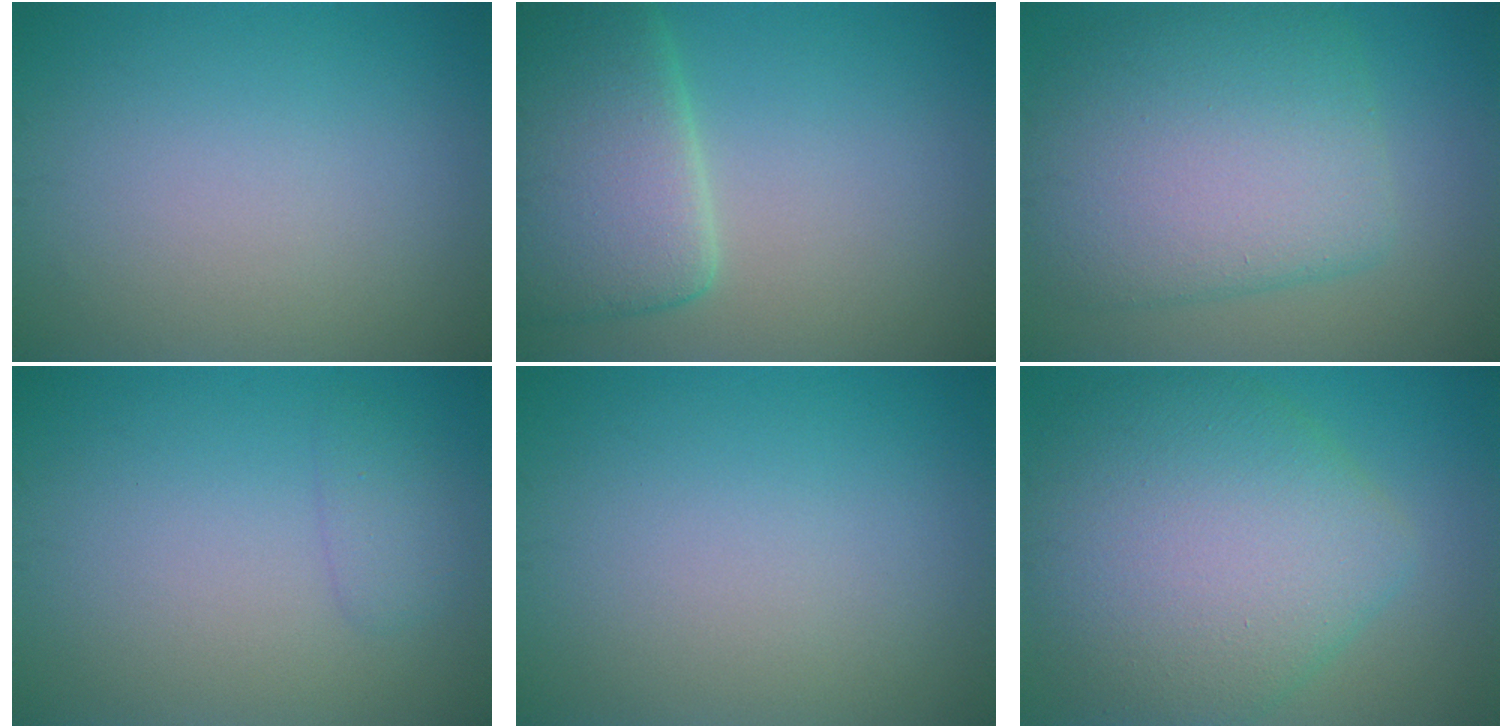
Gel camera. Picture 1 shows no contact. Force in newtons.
{"total": 7.1, "press": 7.1, "slide": 0.7}
{"total": 9.3, "press": 9.3, "slide": 0.2}
{"total": 1.4, "press": 1.4, "slide": 0.1}
{"total": 0.0}
{"total": 10.2, "press": 10.2, "slide": 0.4}